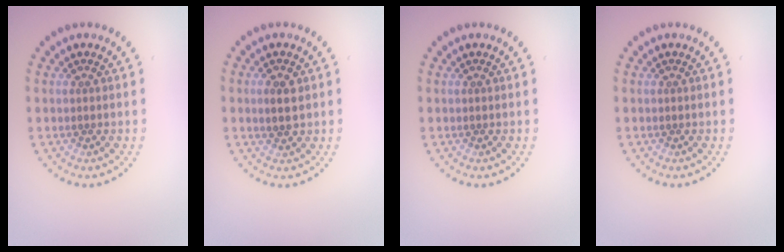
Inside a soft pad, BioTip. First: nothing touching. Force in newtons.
{"total": 2.0, "press": 2.0, "slide": 0.4}
{"total": 0.0}
{"total": 0.0}